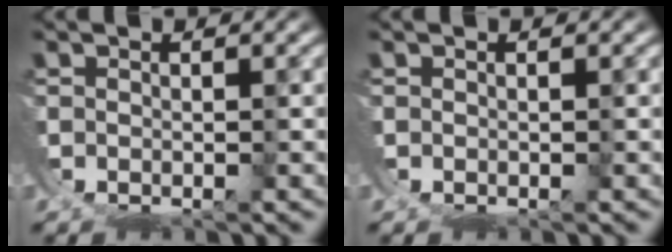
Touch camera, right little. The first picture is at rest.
{"total": 0.0}